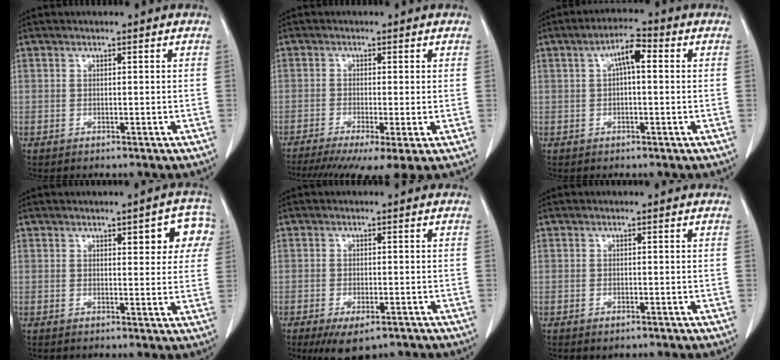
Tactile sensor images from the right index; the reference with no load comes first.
{"total": 9.5, "force": [-5.9, 1.4, 7.3], "torque": [-0.118, -0.017, -0.096]}
{"total": 4.5, "force": [0.9, 1.1, 4.3], "torque": [-0.077, 0.015, 0.012]}
{"total": 6.9, "force": [3.0, 2.3, 5.8], "torque": [-0.055, 0.013, 0.030]}
{"total": 6.2, "force": [-4.2, 2.4, 3.8], "torque": [-0.058, -0.010, -0.062]}
{"total": 0.9, "force": [-0.6, 0.4, 0.6], "torque": [-0.011, -0.002, -0.003]}